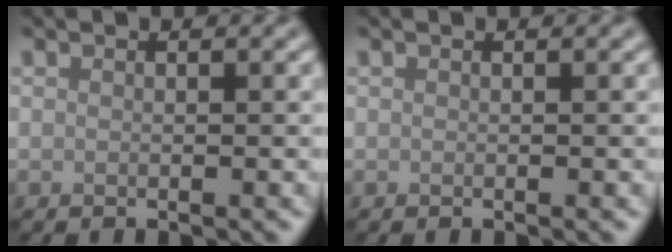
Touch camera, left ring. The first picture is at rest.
{"total": 0.0}